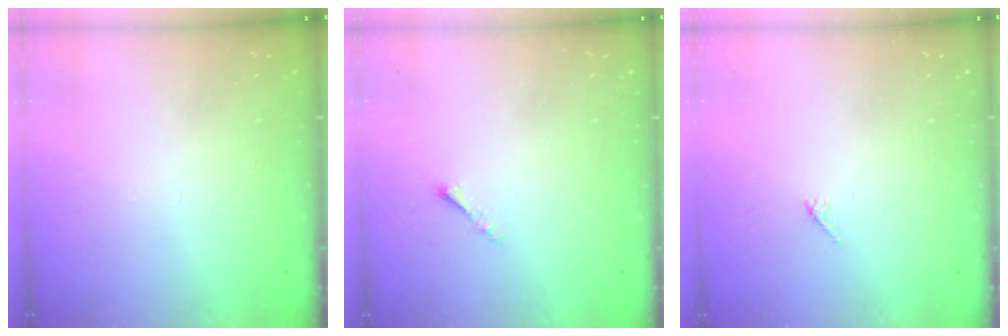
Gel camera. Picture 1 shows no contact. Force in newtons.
{"total": 1.1, "press": 1.0, "slide": 0.3}
{"total": 4.2, "press": 4.1, "slide": 0.7}